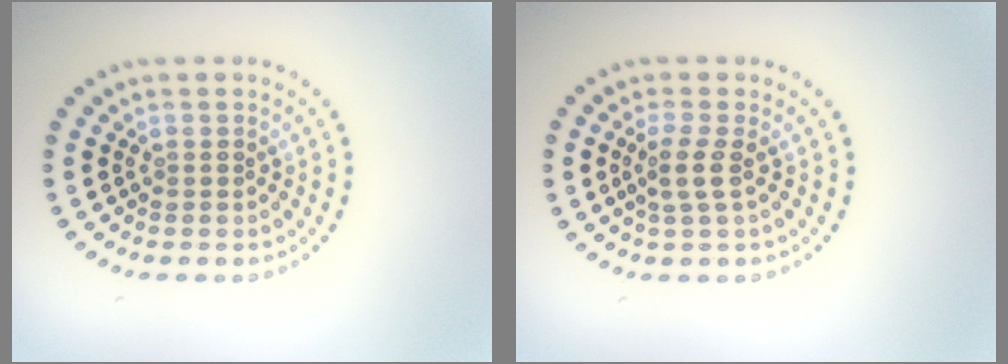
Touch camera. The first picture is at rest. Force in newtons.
{"total": 1.9, "press": 1.4, "slide": 1.2}